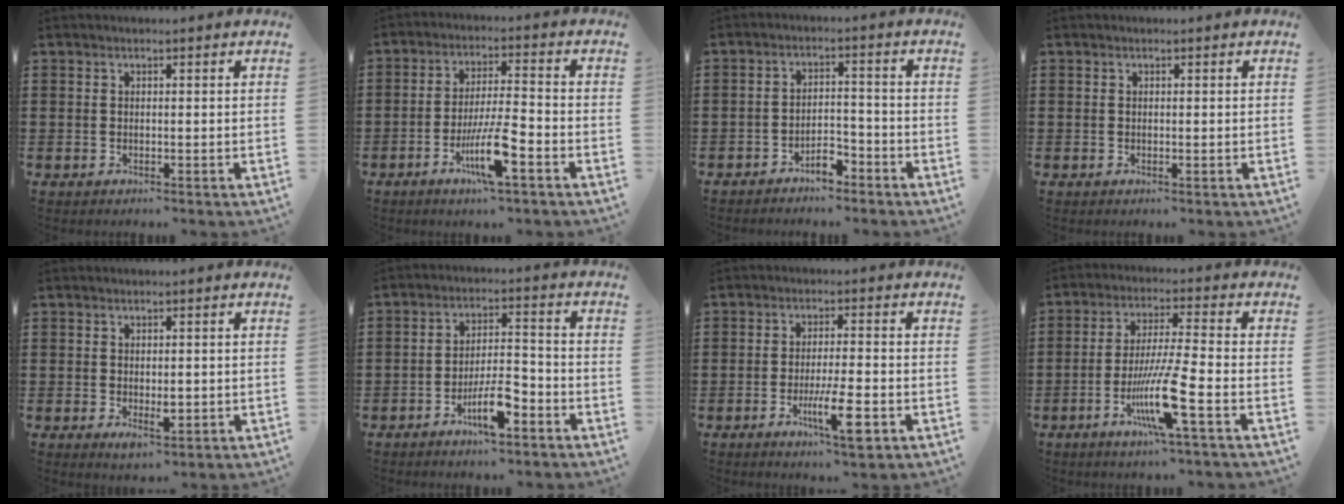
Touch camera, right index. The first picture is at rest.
{"total": 8.6, "force": [-4.0, 1.2, 7.4], "torque": [-0.151, -0.010, -0.076]}
{"total": 3.9, "force": [-3.2, 1.2, 1.7], "torque": [-0.032, 0.011, -0.064]}
{"total": 0.0}
{"total": 2.8, "force": [-0.3, 1.4, 2.4], "torque": [-0.036, -0.002, -0.005]}
{"total": 7.4, "force": [-4.0, 2.2, 5.9], "torque": [-0.113, 0.003, -0.073]}
{"total": 7.7, "force": [-3.0, 1.4, 7.0], "torque": [-0.134, -0.012, -0.054]}
{"total": 10.2, "force": [-4.2, 0.4, 9.3], "torque": [-0.186, -0.015, -0.082]}